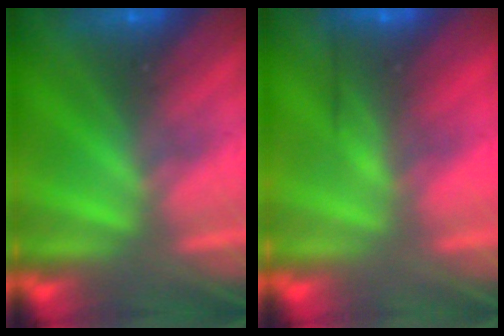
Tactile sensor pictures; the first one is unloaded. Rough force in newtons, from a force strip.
{"total": 3.0}